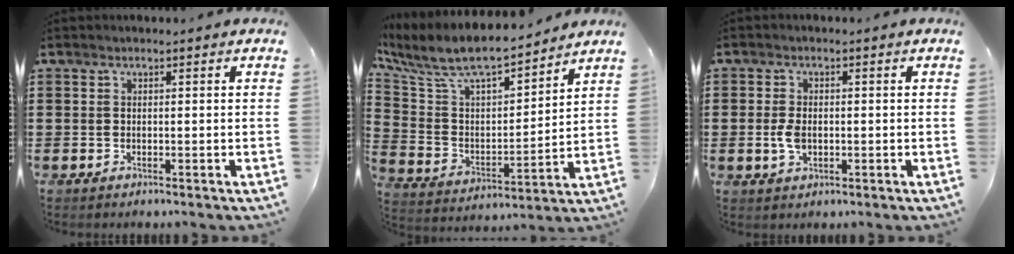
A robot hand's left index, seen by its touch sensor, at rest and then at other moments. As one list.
[{"total": 9.1, "force": [7.7, 2.3, 4.3], "torque": [-0.119, -0.051, 0.129]}, {"total": 3.3, "force": [-0.2, 1.9, 2.7], "torque": [-0.074, -0.005, -0.010]}]